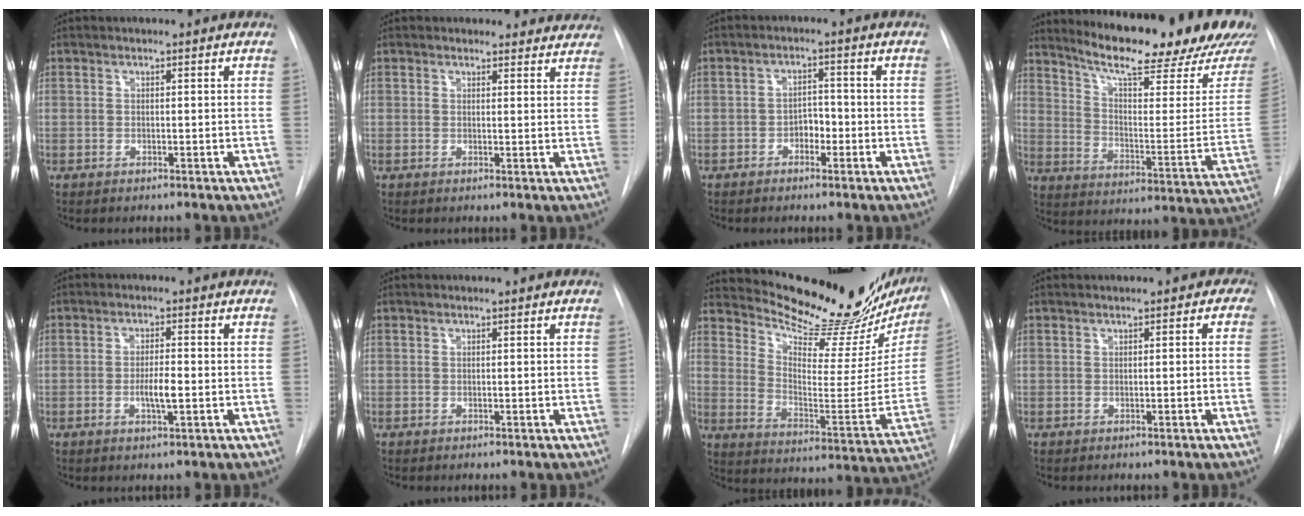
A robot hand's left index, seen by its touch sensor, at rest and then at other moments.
{"total": 5.8, "force": [5.3, 2.3, -0.1], "torque": [0.032, -0.007, 0.033]}
{"total": 2.9, "force": [-1.7, 1.7, 1.7], "torque": [-0.021, 0.004, -0.030]}
{"total": 24.7, "force": [21.1, 2.8, 12.6], "torque": [-0.191, -0.086, 0.274]}
{"total": 3.5, "force": [-1.2, 0.5, 3.2], "torque": [-0.059, -0.007, -0.019]}
{"total": 0.0}
{"total": 25.6, "force": [22.6, 4.0, 11.4], "torque": [-0.178, -0.098, 0.301]}
{"total": 1.6, "force": [0.2, 1.1, 1.1], "torque": [-0.003, 0.004, -0.004]}